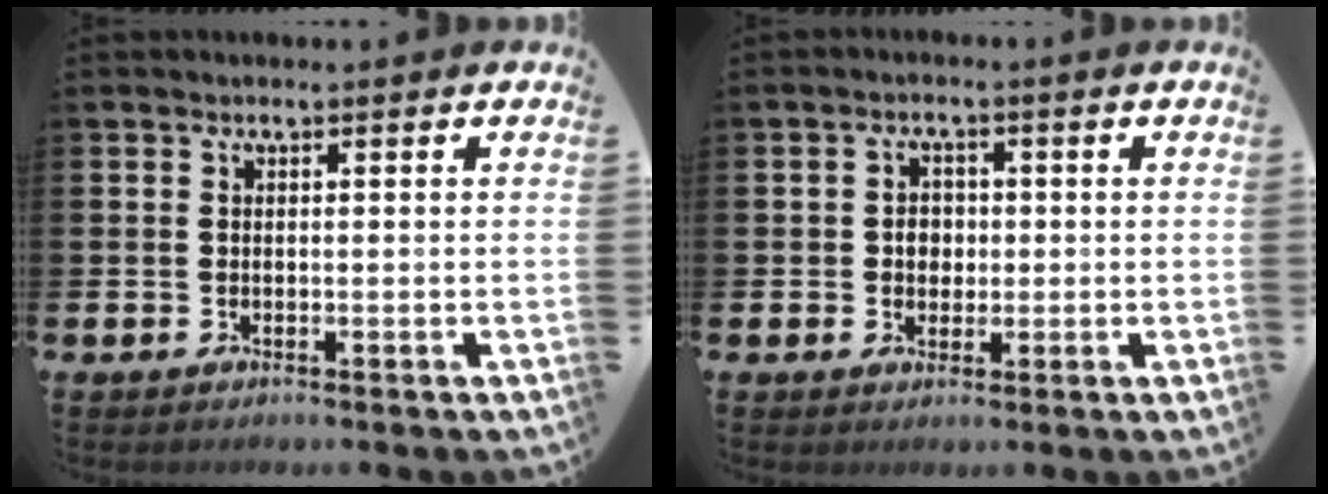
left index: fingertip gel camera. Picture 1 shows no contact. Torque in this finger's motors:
{"motor_torque": [0.09, 0.02, -0.01, 0.04]}